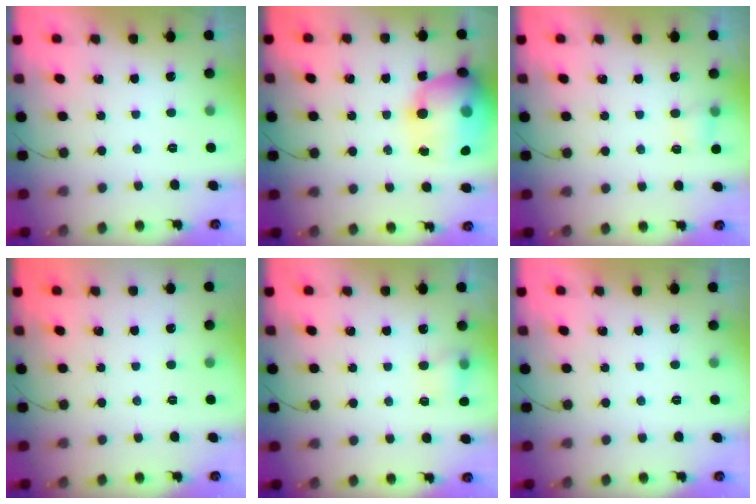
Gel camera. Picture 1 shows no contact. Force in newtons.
{"total": 20.9, "press": 20.5, "slide": 4.5}
{"total": 3.8, "press": 3.6, "slide": 1.1}
{"total": 0.0}
{"total": 6.3, "press": 6.1, "slide": 1.6}
{"total": 0.0}